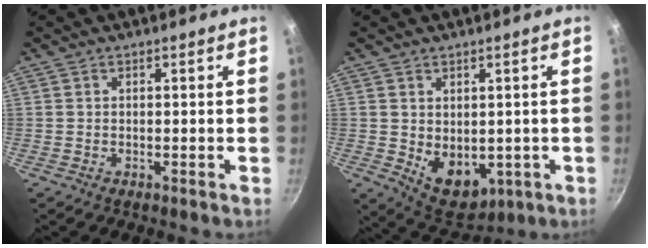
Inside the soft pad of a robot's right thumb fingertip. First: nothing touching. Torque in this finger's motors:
{"motor_torque": [-0.79, 0.82, 0.63, 0.15, 0.06]}